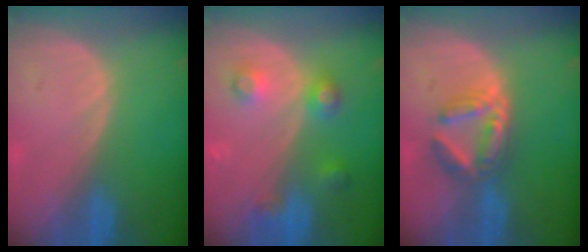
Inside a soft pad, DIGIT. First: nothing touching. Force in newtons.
{"total": 4.9, "press": 4.9, "slide": 0.2}
{"total": 5.9, "press": 5.6, "slide": 1.8}